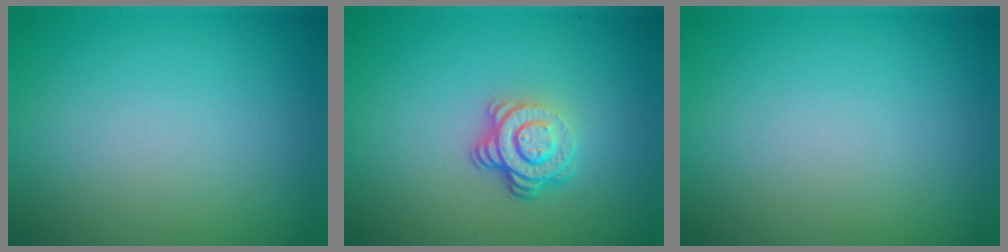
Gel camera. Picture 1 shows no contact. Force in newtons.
{"total": 3.9, "press": 2.7, "slide": 2.8}
{"total": 0.0}